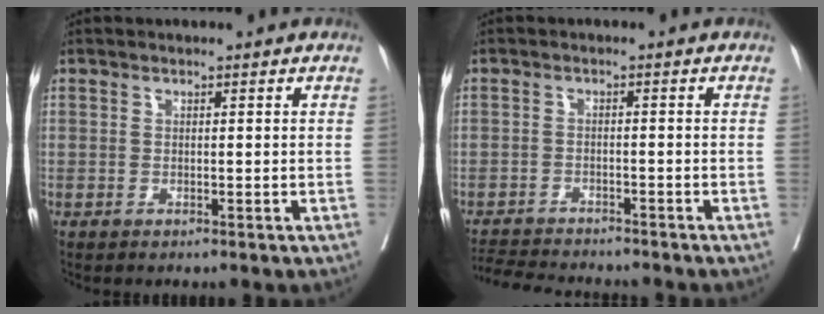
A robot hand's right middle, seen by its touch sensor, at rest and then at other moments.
{"total": 7.9, "force": [-7.5, 0.9, 2.1], "torque": [-0.033, -0.008, -0.120]}